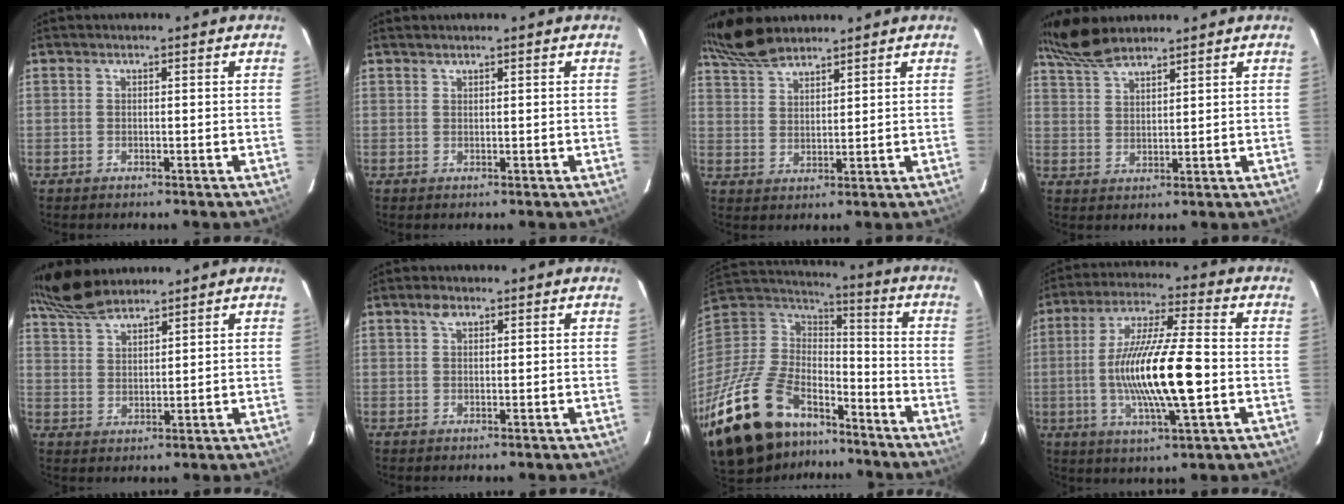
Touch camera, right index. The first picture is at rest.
{"total": 0.8, "force": [0.8, 0.0, 0.1], "torque": [-0.002, 0.002, 0.016]}
{"total": 9.1, "force": [8.1, 2.2, 3.5], "torque": [-0.077, 0.023, 0.158]}
{"total": 8.5, "force": [7.5, 1.8, 3.5], "torque": [-0.077, 0.021, 0.148]}
{"total": 9.5, "force": [8.5, 2.1, 3.7], "torque": [-0.078, 0.024, 0.165]}
{"total": 2.1, "force": [1.2, 1.1, 1.2], "torque": [-0.021, 0.008, 0.022]}
{"total": 30.0, "force": [-19.9, 15.5, 16.3], "torque": [-0.355, -0.017, -0.316]}
{"total": 16.9, "force": [-2.3, 2.5, 16.6], "torque": [-0.313, -0.006, -0.043]}